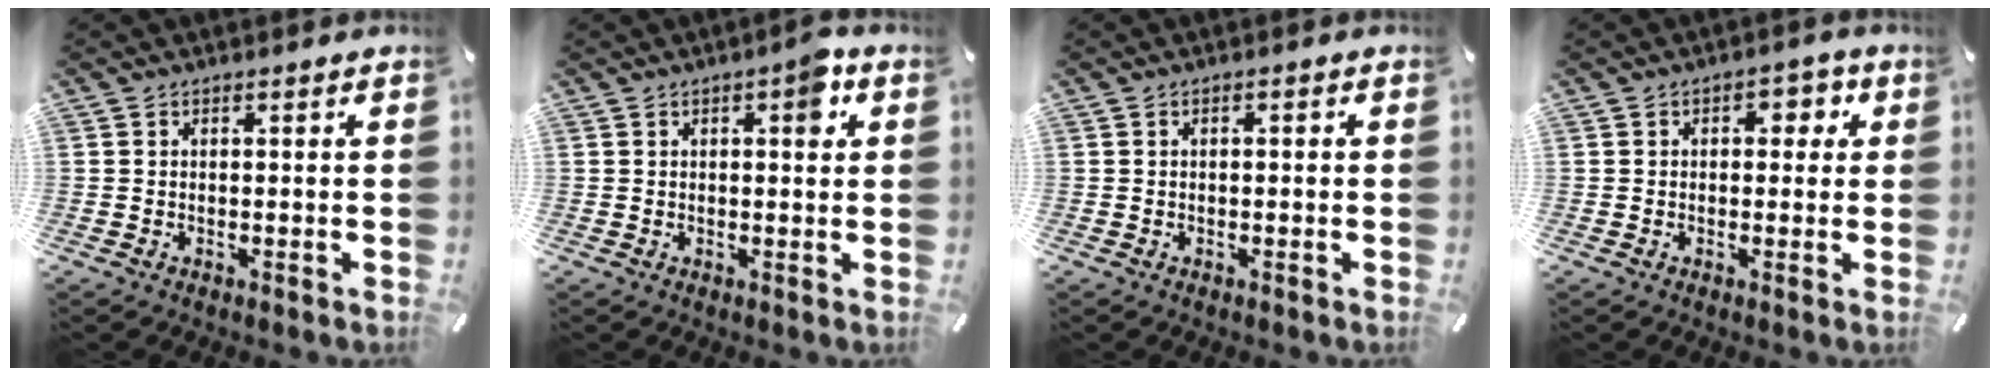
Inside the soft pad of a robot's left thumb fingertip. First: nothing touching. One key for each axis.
{"total": 5.2, "fx": 1.9, "fy": 2.0, "fz": 4.4, "tx": -0.053, "ty": -0.006, "tz": 0.021}
{"total": 0.8, "fx": -0.2, "fy": 0.4, "fz": 0.7, "tx": -0.012, "ty": 0.001, "tz": -0.005}
{"total": 3.5, "fx": 0.4, "fy": 2.5, "fz": 2.4, "tx": -0.019, "ty": 0.000, "tz": -0.006}